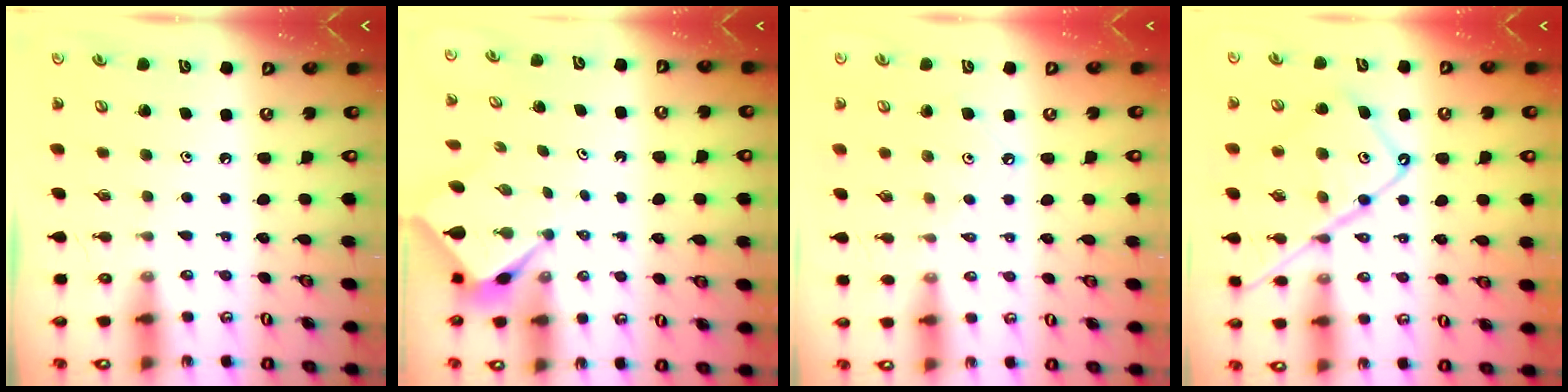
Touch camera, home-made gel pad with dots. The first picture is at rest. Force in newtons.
{"total": 2.6, "press": 2.6, "slide": 0.2}
{"total": 3.3, "press": 3.3, "slide": 0.3}
{"total": 15.9, "press": 15.9, "slide": 1.7}